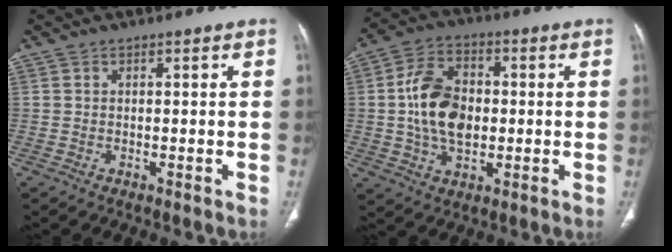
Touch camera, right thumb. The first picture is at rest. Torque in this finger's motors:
{"motor_torque": [0.52, 0.49, 1.33, -0.49, 0.42]}